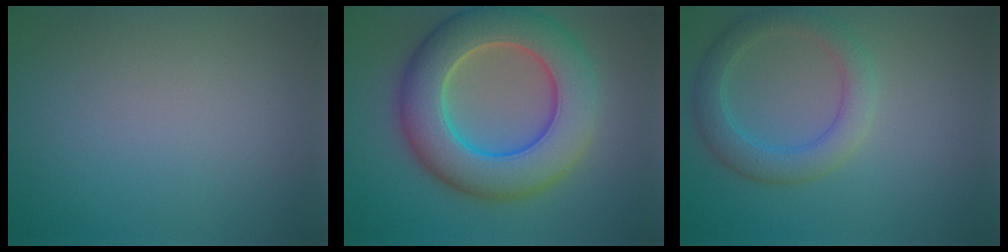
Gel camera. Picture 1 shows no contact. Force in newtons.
{"total": 10.6, "press": 10.6, "slide": 0.5}
{"total": 3.8, "press": 3.8, "slide": 0.2}